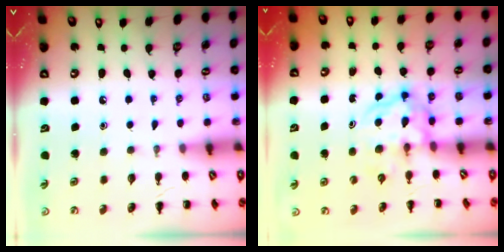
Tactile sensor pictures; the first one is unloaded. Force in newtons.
{"total": 3.9, "press": 3.9, "slide": 0.5}